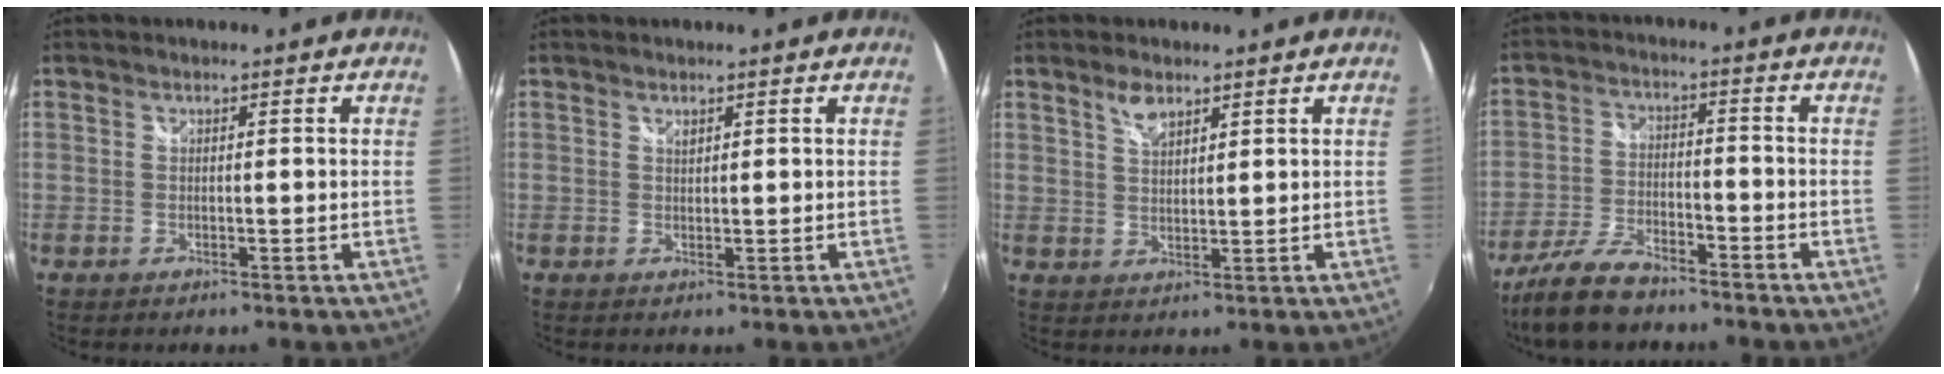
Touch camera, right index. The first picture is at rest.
{"total": 0.7, "force": [0.6, 0.3, 0.3], "torque": [-0.004, 0.001, 0.010]}
{"total": 3.6, "force": [2.6, 1.5, 2.1], "torque": [-0.036, 0.003, 0.047]}
{"total": 10.5, "force": [-8.4, 3.7, 5.1], "torque": [-0.126, -0.011, -0.163]}